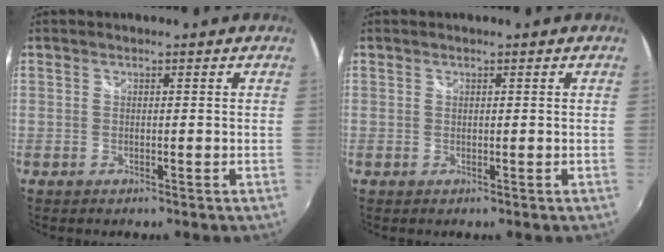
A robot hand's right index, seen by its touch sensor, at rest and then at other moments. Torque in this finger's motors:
{"motor_torque": [-0.17, 0.23, -0.03, -0.01]}